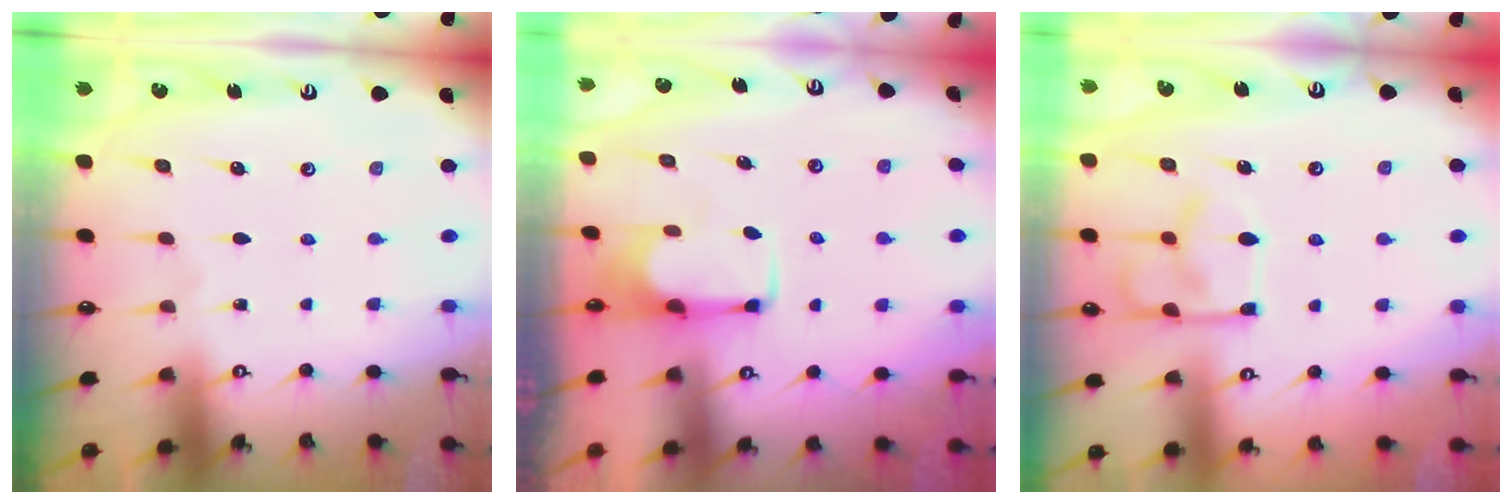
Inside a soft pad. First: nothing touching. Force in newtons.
{"total": 1.7, "press": 1.5, "slide": 0.9}
{"total": 8.9, "press": 8.8, "slide": 1.2}